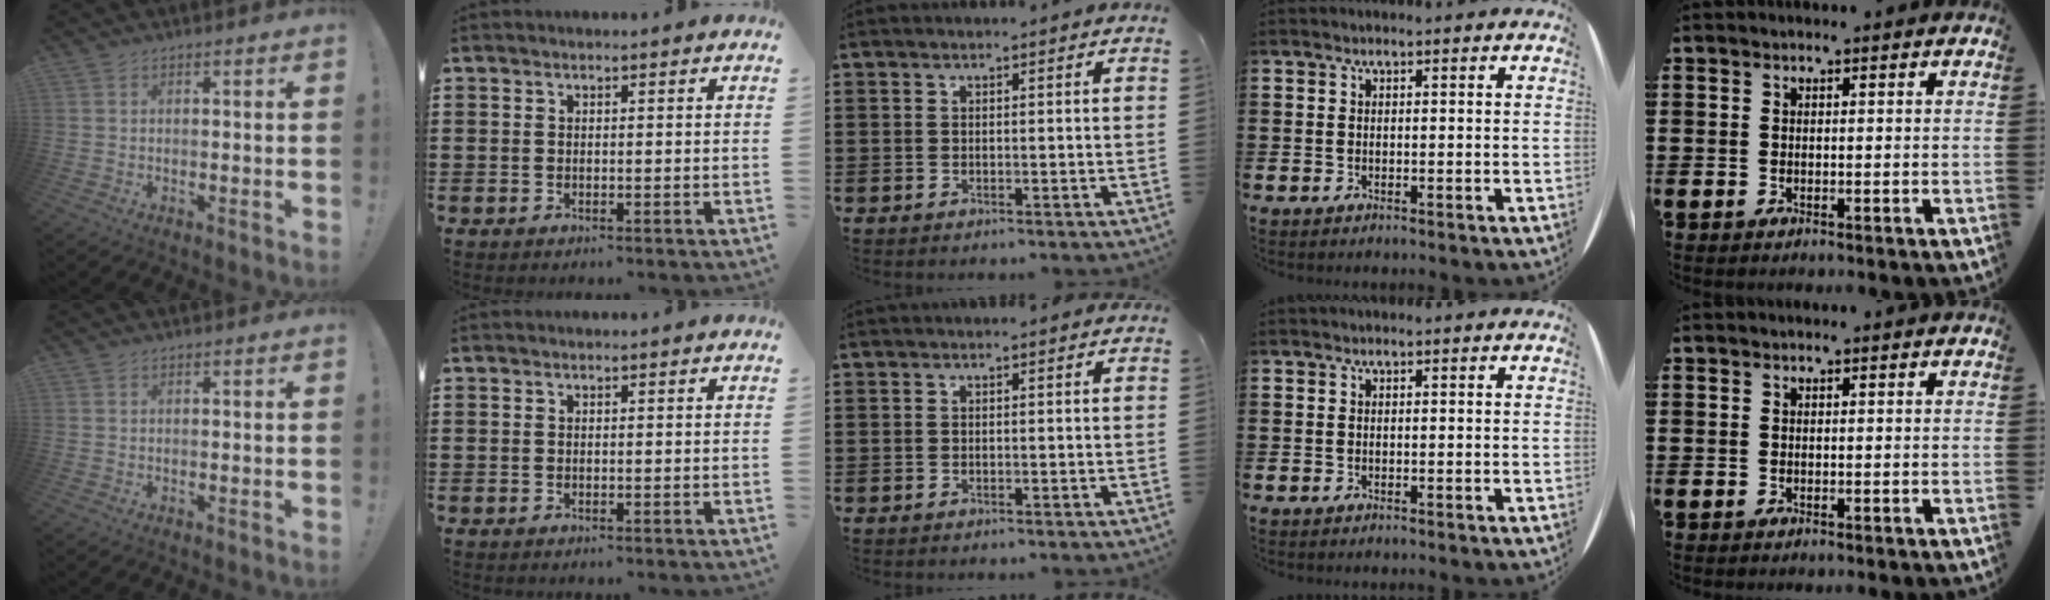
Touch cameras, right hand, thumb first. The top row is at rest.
{}